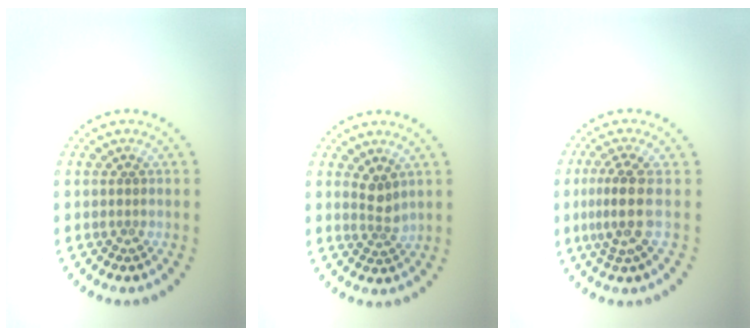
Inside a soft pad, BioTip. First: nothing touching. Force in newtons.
{"total": 1.9, "press": 1.4, "slide": 1.3}
{"total": 3.1, "press": 2.2, "slide": 2.1}